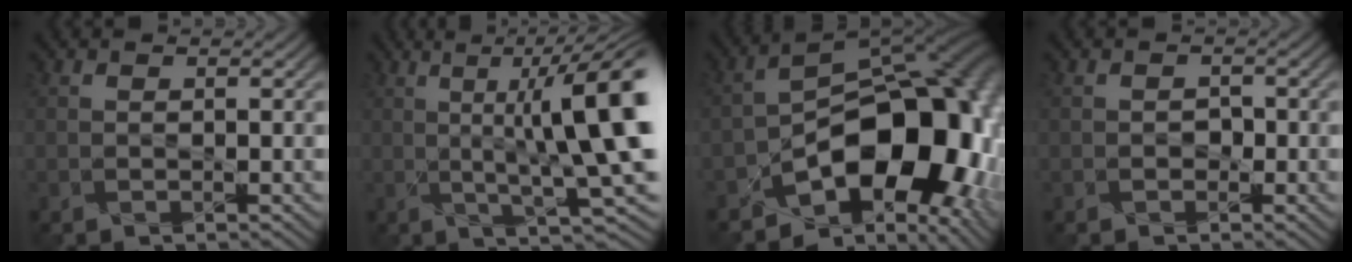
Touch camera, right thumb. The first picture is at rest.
{"total": 13.1, "force": [1.5, 3.0, 12.6], "torque": [-0.180, -0.004, 0.037]}
{"total": 16.9, "force": [-6.8, 10.0, 11.9], "torque": [-0.133, -0.015, -0.111]}
{"total": 1.0, "force": [-0.6, 0.8, -0.1], "torque": [0.002, -0.006, -0.008]}